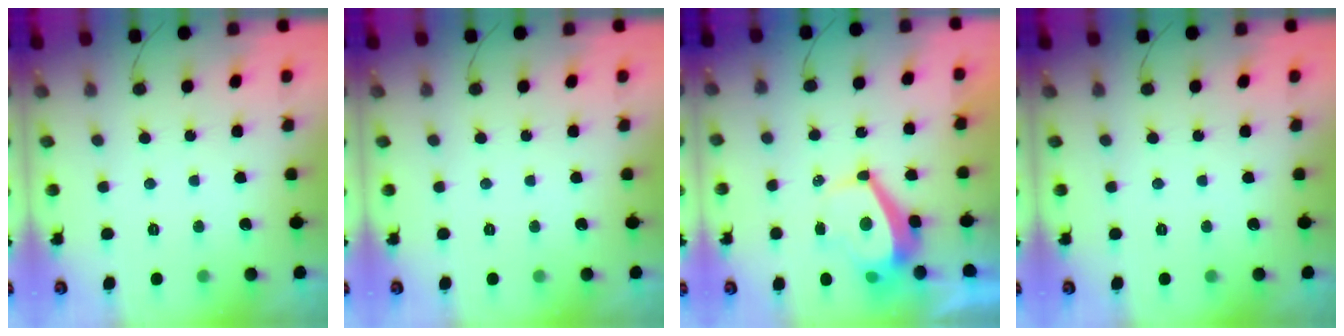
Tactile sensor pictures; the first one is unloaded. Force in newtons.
{"total": 0.0}
{"total": 5.3, "press": 5.2, "slide": 0.7}
{"total": 0.0}